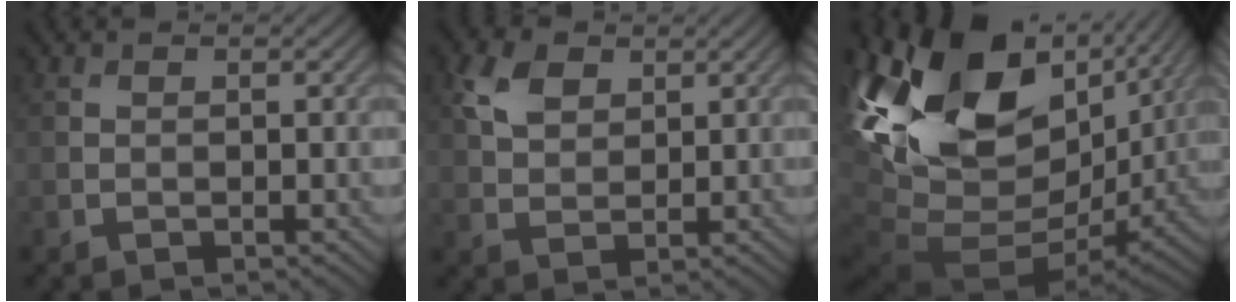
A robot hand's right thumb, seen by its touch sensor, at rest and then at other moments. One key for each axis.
{"total": 4.6, "fx": 2.2, "fy": 3.0, "fz": 2.7, "tx": -0.068, "ty": 0.003, "tz": 0.043}
{"total": 20.8, "fx": 4.6, "fy": 13.6, "fz": 15.1, "tx": -0.310, "ty": -0.023, "tz": 0.126}